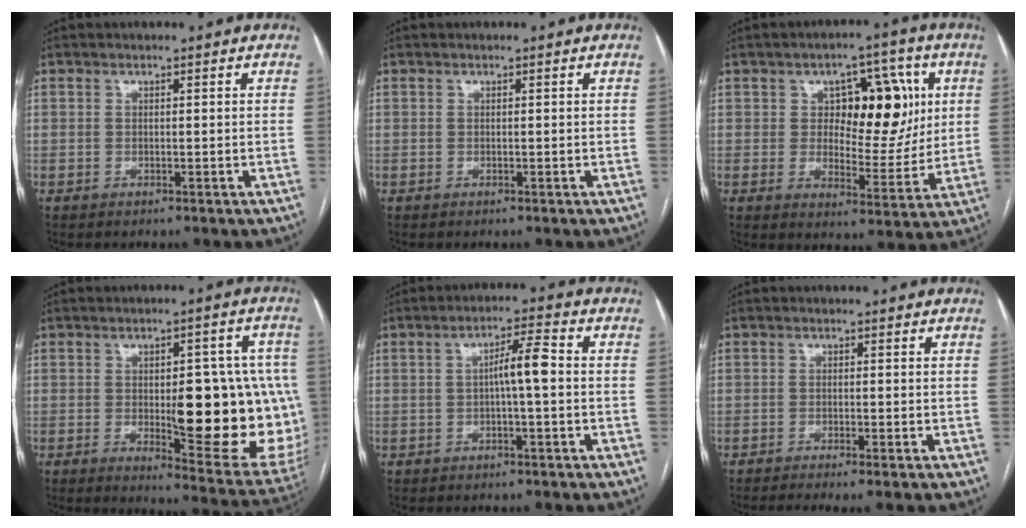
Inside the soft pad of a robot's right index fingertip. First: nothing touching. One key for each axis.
{"total": 0.0}
{"total": 13.3, "fx": 3.3, "fy": 6.7, "fz": 11.0, "tx": -0.139, "ty": 0.022, "tz": 0.058}
{"total": 20.0, "fx": -1.6, "fy": 6.4, "fz": 18.8, "tx": -0.171, "ty": 0.011, "tz": 0.002}
{"total": 4.9, "fx": -0.1, "fy": 0.5, "fz": 4.8, "tx": -0.080, "ty": 0.014, "tz": -0.001}
{"total": 3.3, "fx": -2.3, "fy": 0.0, "fz": 2.3, "tx": -0.034, "ty": -0.007, "tz": -0.038}